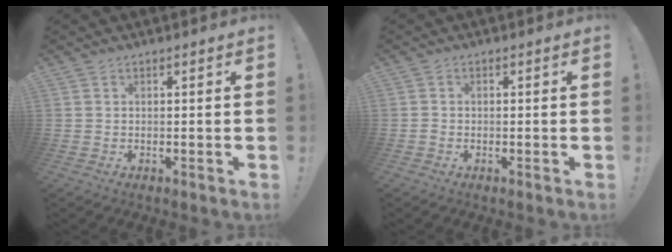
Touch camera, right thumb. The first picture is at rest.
{"total": 0.9, "force": [-0.5, 0.7, 0.4], "torque": [-0.008, 0.002, -0.008]}